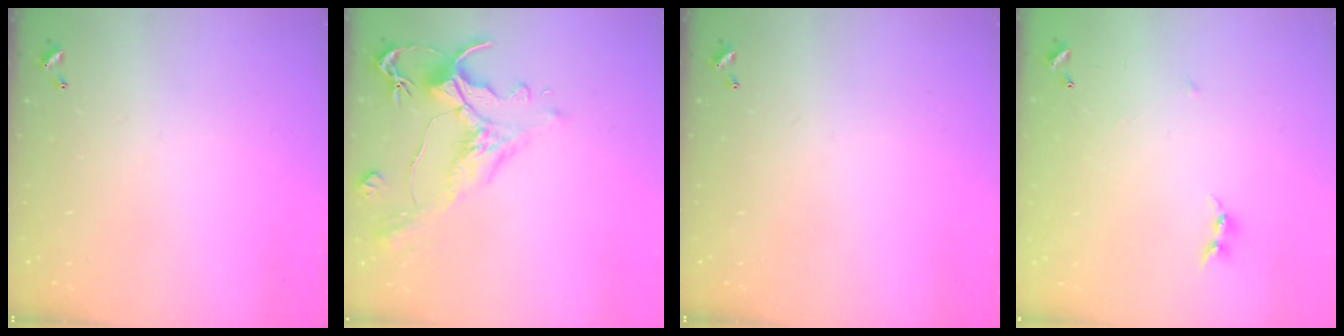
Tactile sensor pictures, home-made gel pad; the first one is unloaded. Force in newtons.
{"total": 1.6, "press": 0.4, "slide": 1.6}
{"total": 0.0}
{"total": 6.4, "press": 6.4, "slide": 0.4}